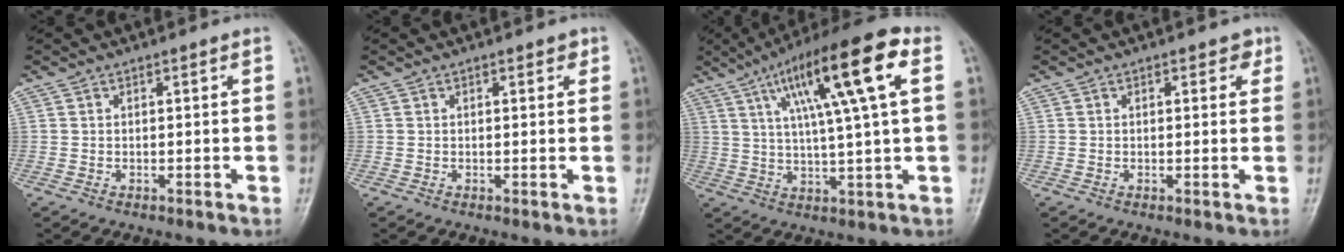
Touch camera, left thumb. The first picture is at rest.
{"total": 1.6, "force": [0.8, 0.8, 1.1], "torque": [-0.007, -0.001, 0.008]}
{"total": 17.9, "force": [6.4, 2.8, 16.5], "torque": [-0.274, 0.009, 0.097]}
{"total": 2.2, "force": [1.0, 1.3, 1.4], "torque": [-0.001, -0.001, 0.009]}